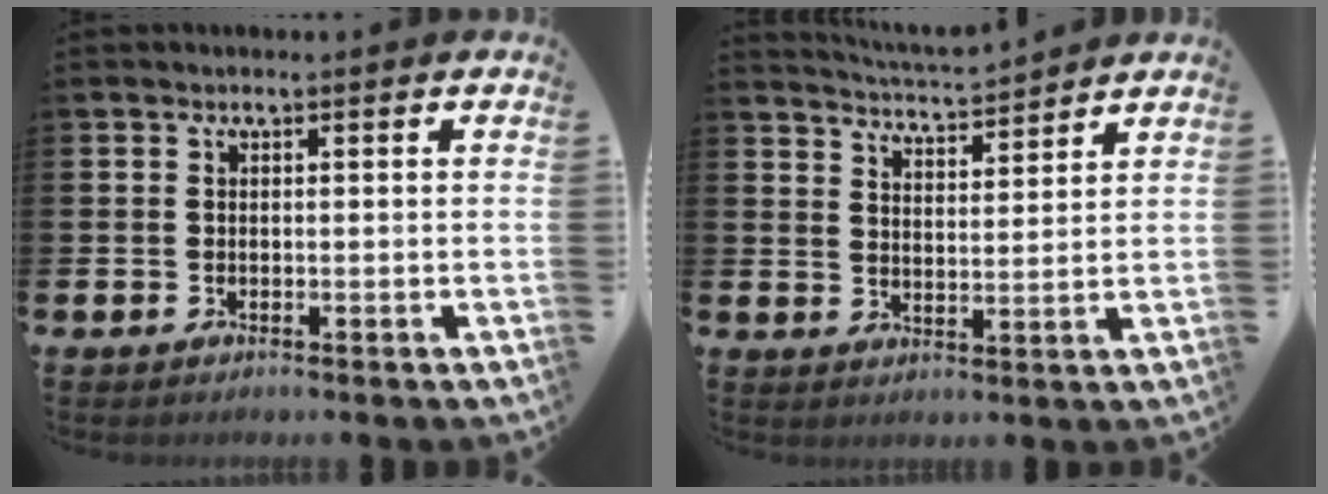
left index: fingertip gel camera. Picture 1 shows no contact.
{"total": 4.9, "force": [4.9, -0.1, 0.1], "torque": [-0.023, -0.032, 0.087]}